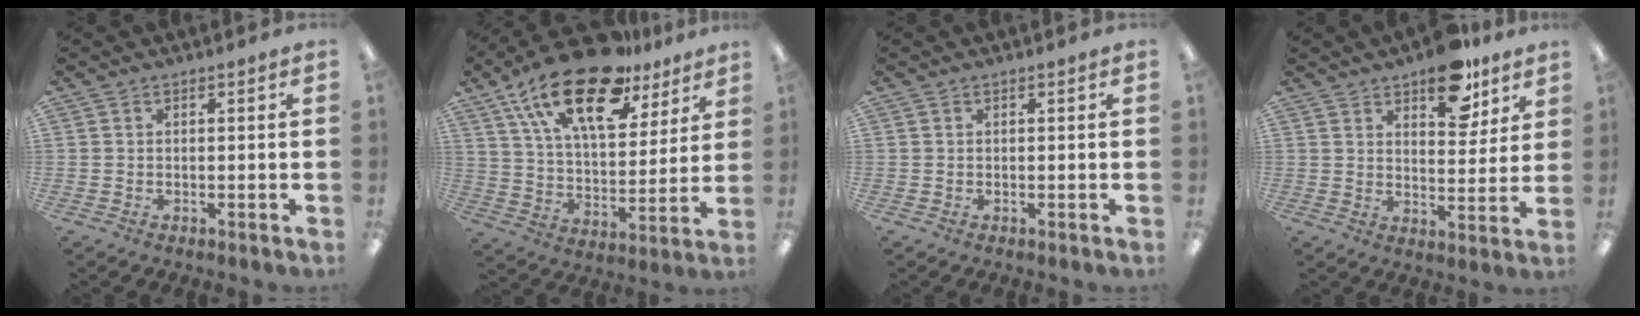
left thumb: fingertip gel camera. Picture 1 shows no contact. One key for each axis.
{"total": 23.5, "fx": 15.1, "fy": 10.5, "fz": 14.7, "tx": -0.256, "ty": -0.082, "tz": 0.260}
{"total": 0.0}
{"total": 12.4, "fx": 8.8, "fy": 6.0, "fz": 6.2, "tx": -0.067, "ty": -0.048, "tz": 0.153}